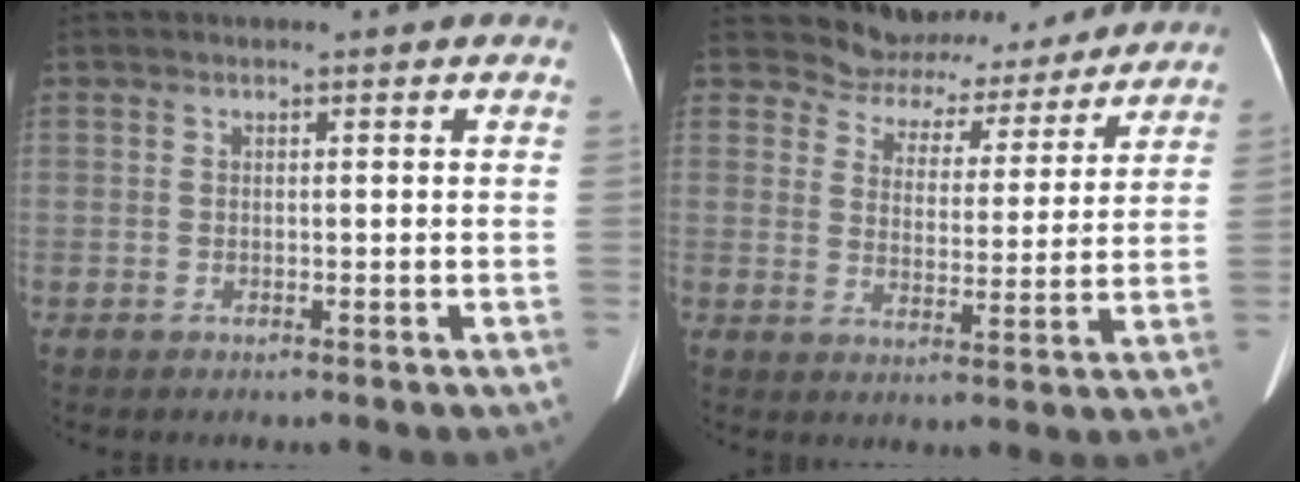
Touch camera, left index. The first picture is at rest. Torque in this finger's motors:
{"motor_torque": [0.30, -0.38, -0.01, -0.06]}